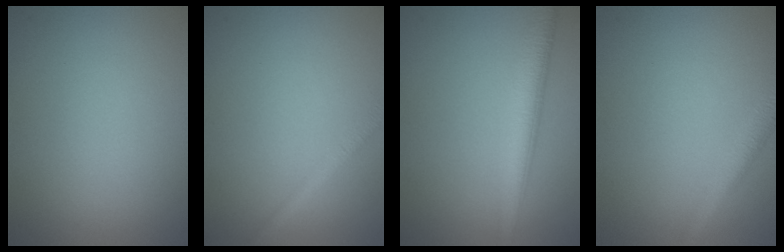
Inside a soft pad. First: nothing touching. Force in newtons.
{"total": 1.8, "press": 1.8, "slide": 0.0}
{"total": 4.2, "press": 4.2, "slide": 0.1}
{"total": 2.6, "press": 2.6, "slide": 0.1}